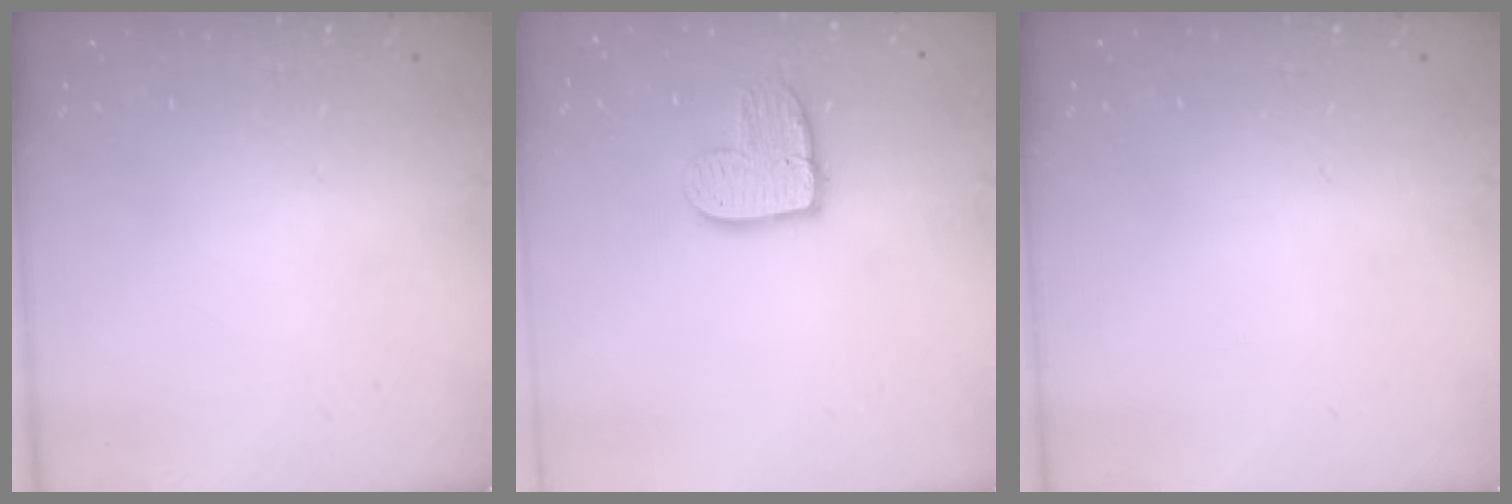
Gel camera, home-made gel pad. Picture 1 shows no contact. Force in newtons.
{"total": 10.7, "press": 10.7, "slide": 1.0}
{"total": 0.0}